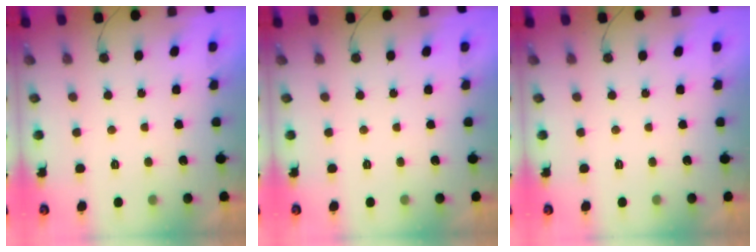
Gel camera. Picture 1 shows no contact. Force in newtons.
{"total": 0.0}
{"total": 0.0}